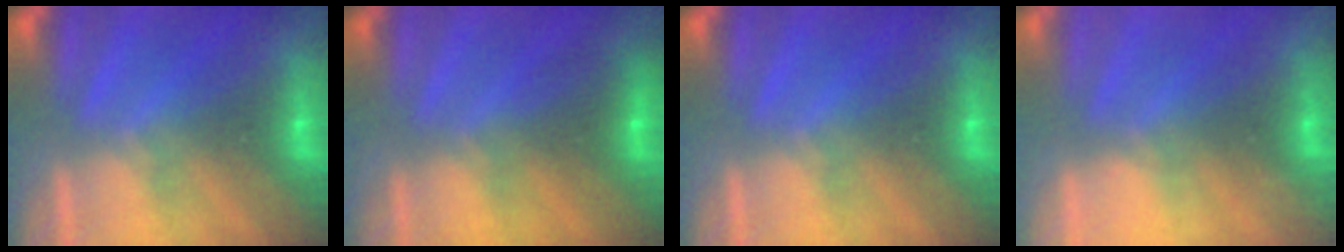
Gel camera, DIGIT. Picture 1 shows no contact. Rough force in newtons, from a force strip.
{"total": 2.5}
{"total": 0.0}
{"total": 2.2}